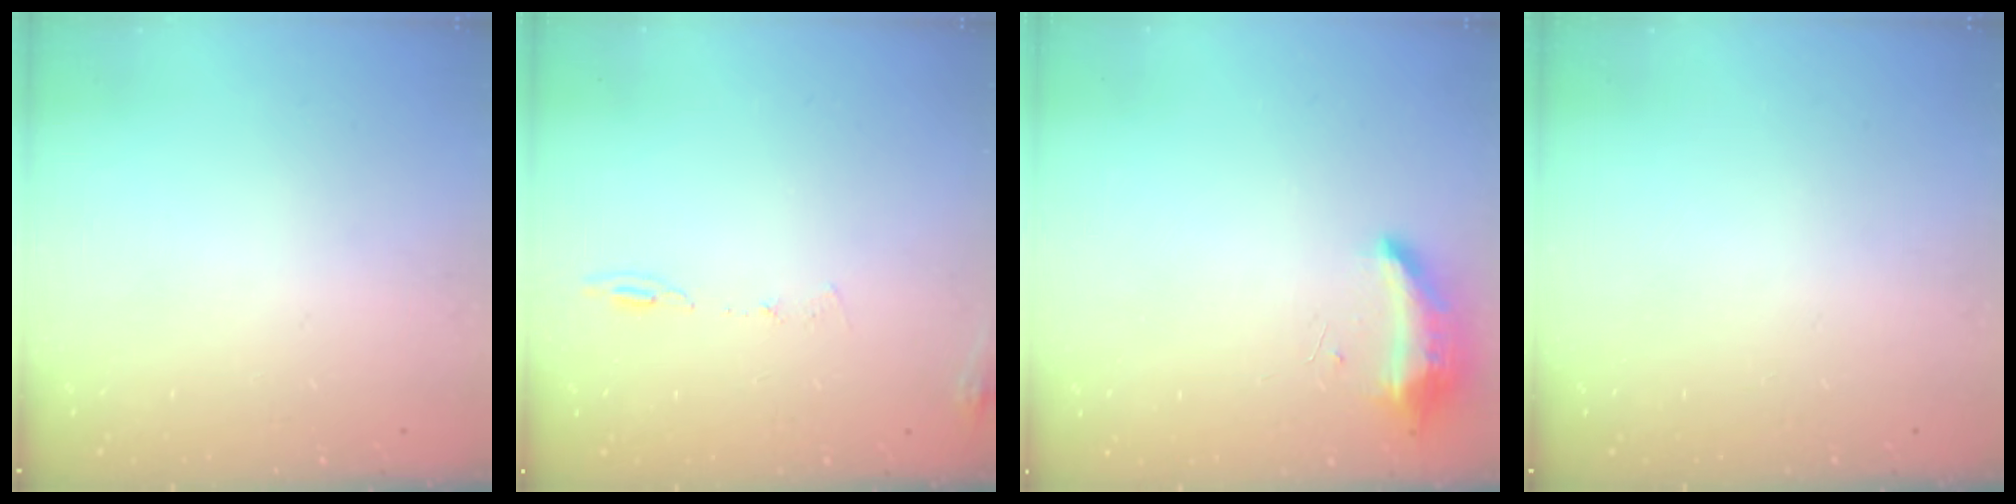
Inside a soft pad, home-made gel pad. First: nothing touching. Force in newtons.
{"total": 6.4, "press": 6.2, "slide": 1.6}
{"total": 14.4, "press": 9.5, "slide": 10.8}
{"total": 0.0}